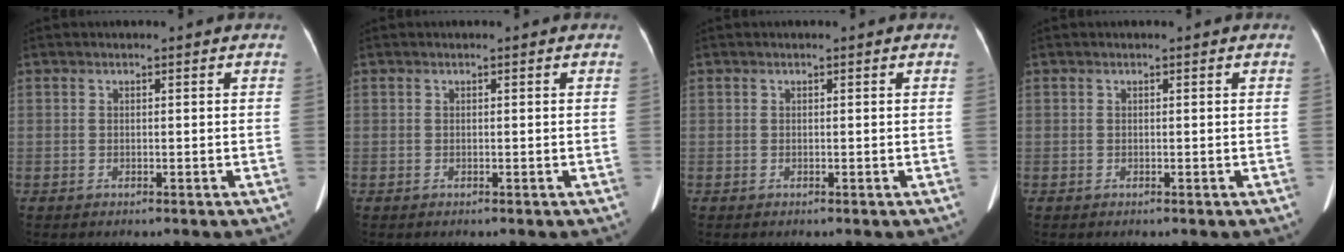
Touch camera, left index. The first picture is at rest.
{"total": 0.0}
{"total": 0.0}
{"total": 0.0}